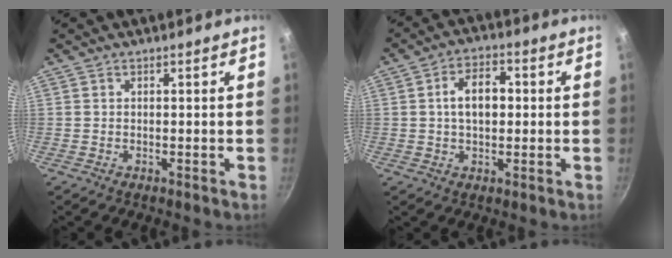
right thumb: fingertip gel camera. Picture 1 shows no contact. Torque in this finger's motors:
{"motor_torque": [-0.37, 0.37, 0.76, 0.03, 0.21]}